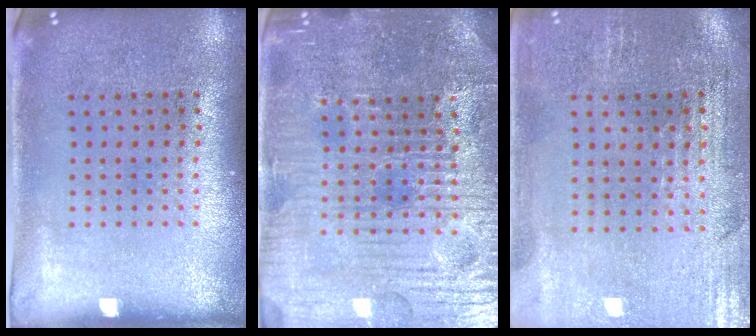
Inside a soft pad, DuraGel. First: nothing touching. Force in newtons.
{"total": 5.3, "press": 5.0, "slide": 1.6}
{"total": 0.8, "press": 0.7, "slide": 0.5}